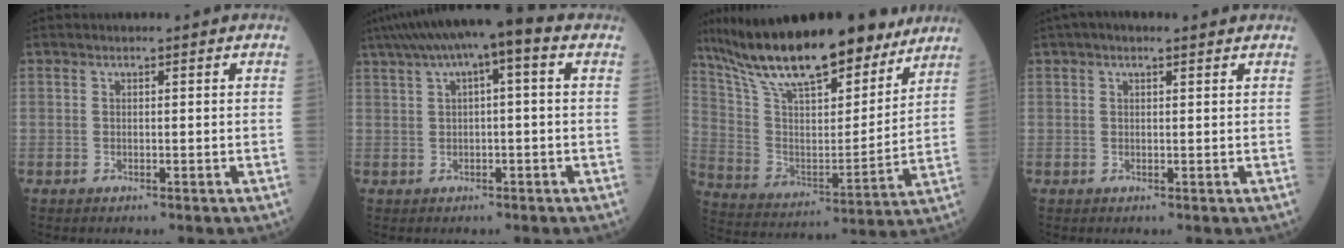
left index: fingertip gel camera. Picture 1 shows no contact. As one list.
[{"total": 10.3, "force": [5.0, 1.7, 8.9], "torque": [-0.151, 0.049, 0.072]}, {"total": 25.3, "force": [20.2, 6.2, 13.9], "torque": [-0.241, 0.009, 0.336]}, {"total": 4.0, "force": [2.9, 1.0, 2.6], "torque": [-0.044, 0.037, 0.045]}]